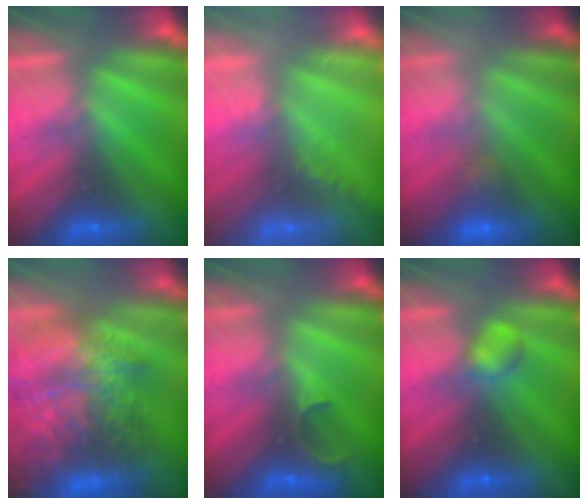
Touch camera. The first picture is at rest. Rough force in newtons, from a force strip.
{"total": 1.1}
{"total": 2.2}
{"total": 8.1}
{"total": 2.9}
{"total": 2.2}